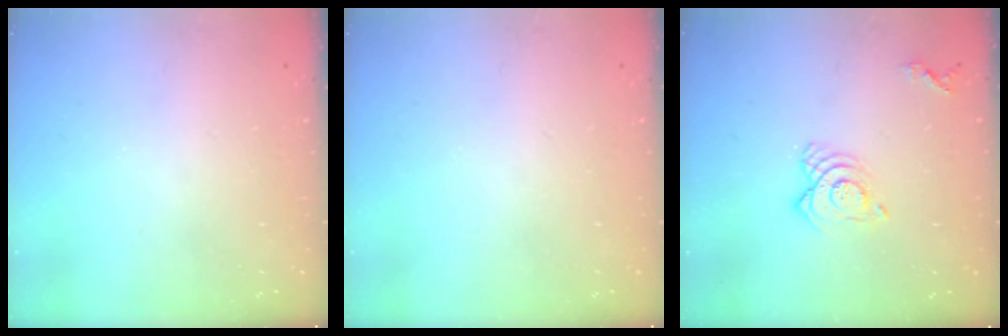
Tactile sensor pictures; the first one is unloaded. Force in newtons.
{"total": 0.0}
{"total": 9.3, "press": 9.3, "slide": 0.8}